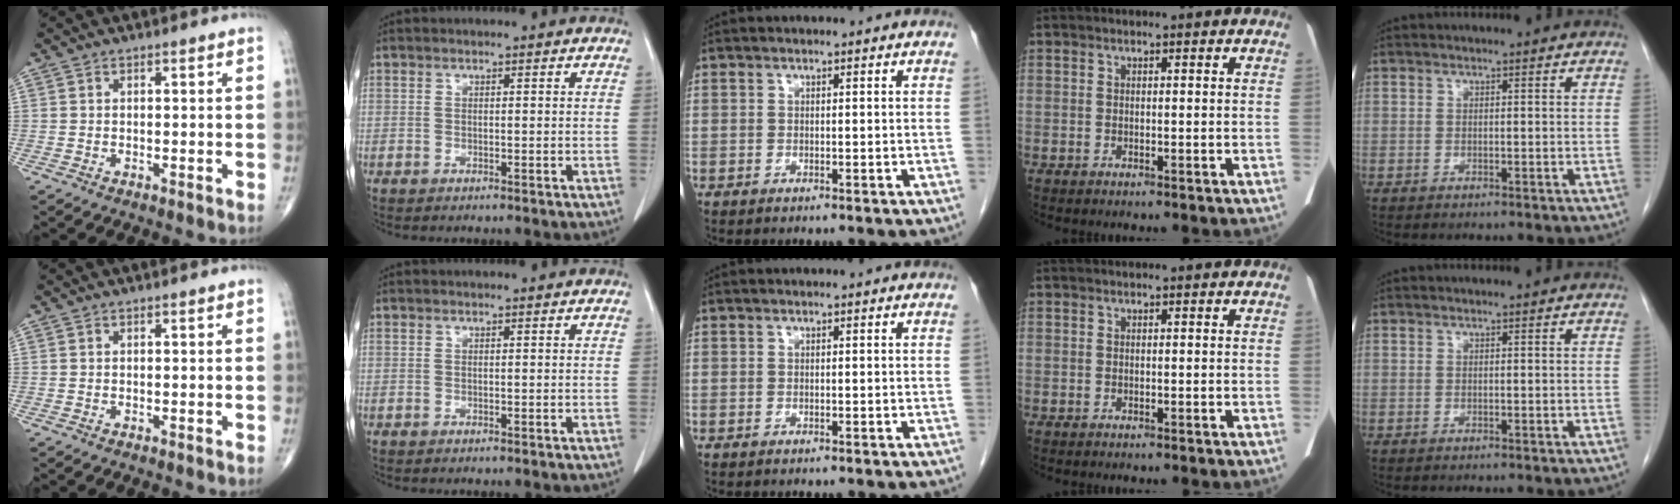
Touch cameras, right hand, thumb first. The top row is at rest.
{}